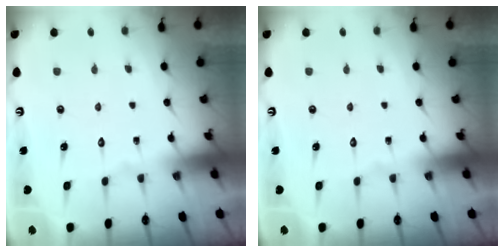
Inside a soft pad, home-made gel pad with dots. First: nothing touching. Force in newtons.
{"total": 0.0}